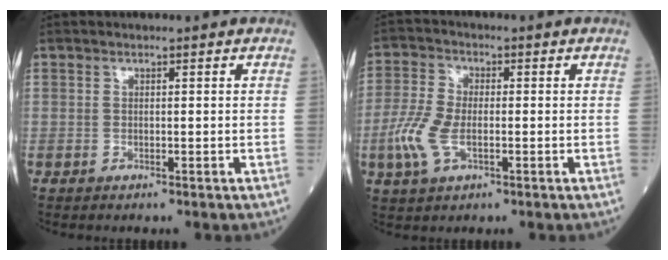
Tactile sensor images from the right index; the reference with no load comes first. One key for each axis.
{"total": 7.1, "fx": -1.8, "fy": 3.3, "fz": 6.0, "tx": -0.155, "ty": -0.003, "tz": -0.038}